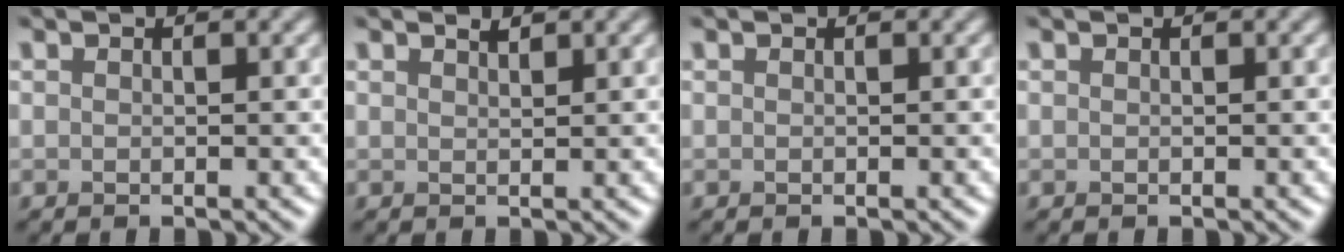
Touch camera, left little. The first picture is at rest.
{"total": 0.8, "force": [0.7, 0.1, 0.3], "torque": [-0.004, -0.002, 0.014]}
{"total": 0.0}
{"total": 0.0}